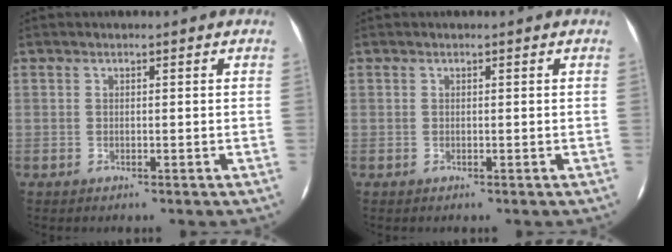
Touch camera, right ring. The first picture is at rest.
{"total": 0.0}